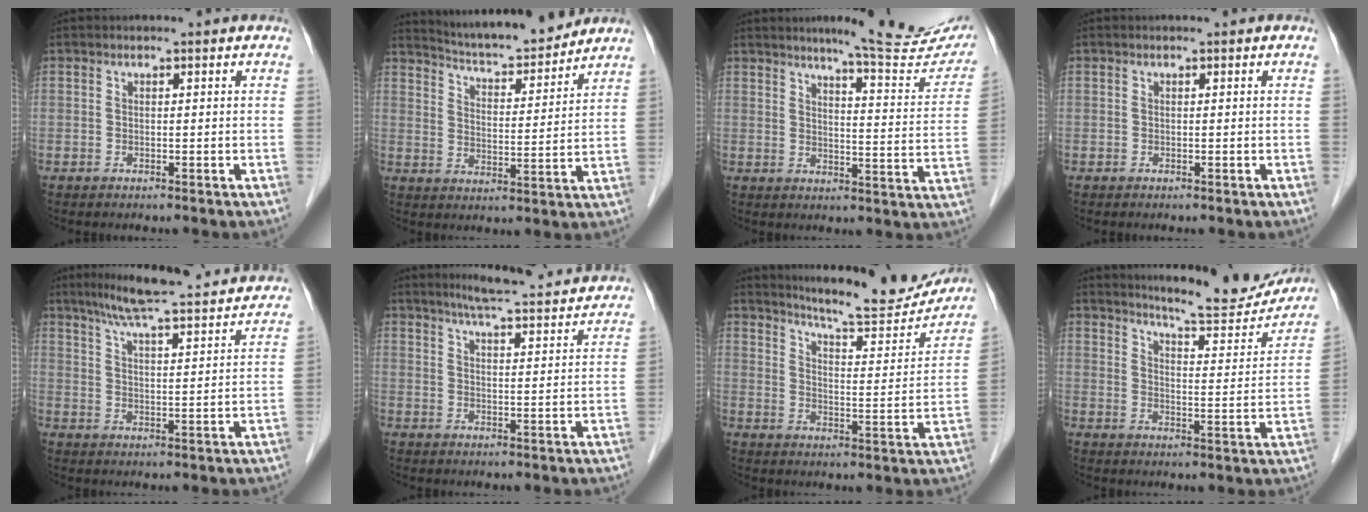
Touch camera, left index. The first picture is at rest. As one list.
[{"total": 12.9, "force": [12.2, 0.9, 4.0], "torque": [-0.070, 0.002, 0.187]}, {"total": 15.2, "force": [13.5, 1.5, 7.0], "torque": [-0.076, -0.043, 0.155]}, {"total": 0.0}, {"total": 20.3, "force": [18.2, 1.4, 8.9], "torque": [-0.138, 0.013, 0.245]}, {"total": 16.4, "force": [15.2, 1.2, 6.1], "torque": [-0.090, 0.001, 0.193]}, {"total": 16.6, "force": [15.8, 1.3, 4.9], "torque": [-0.078, -0.044, 0.209]}, {"total": 14.4, "force": [13.8, 1.0, 3.9], "torque": [-0.056, -0.038, 0.178]}]